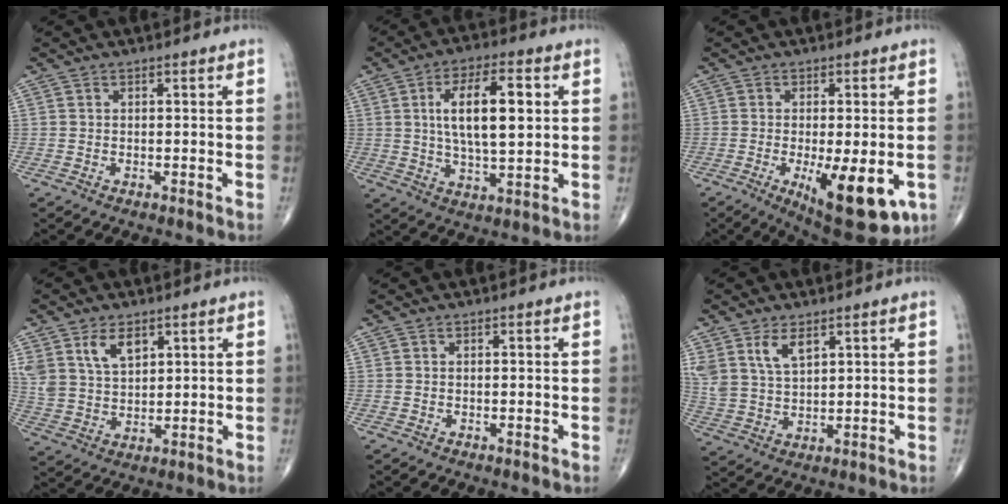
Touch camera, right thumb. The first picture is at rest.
{"total": 13.4, "force": [2.7, 5.3, 12.0], "torque": [-0.194, -0.003, 0.045]}
{"total": 14.1, "force": [-4.2, 4.8, 12.6], "torque": [-0.162, -0.019, -0.048]}
{"total": 7.9, "force": [4.3, 4.5, 4.8], "torque": [-0.079, -0.018, 0.092]}
{"total": 0.0}
{"total": 7.0, "force": [4.0, 3.5, 4.5], "torque": [-0.084, -0.015, 0.088]}